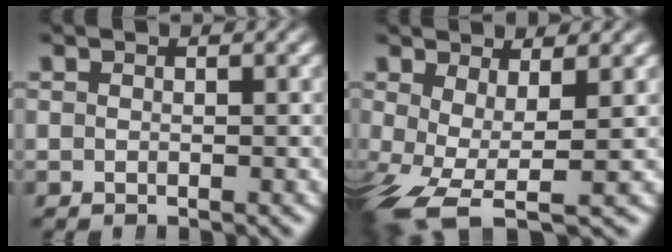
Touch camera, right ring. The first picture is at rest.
{"total": 6.2, "force": [-3.5, 3.3, 4.0], "torque": [-0.099, -0.046, -0.035]}